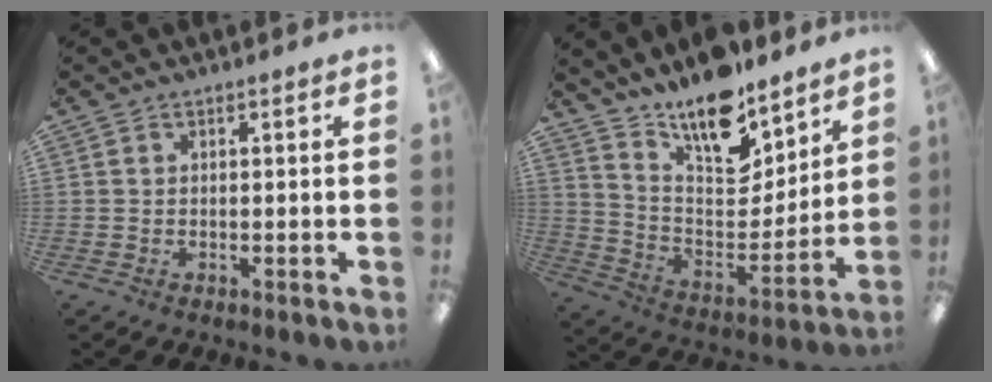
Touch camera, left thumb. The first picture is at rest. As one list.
[{"total": 15.8, "force": [13.3, 5.2, 6.8], "torque": [-0.123, -0.110, 0.236]}]